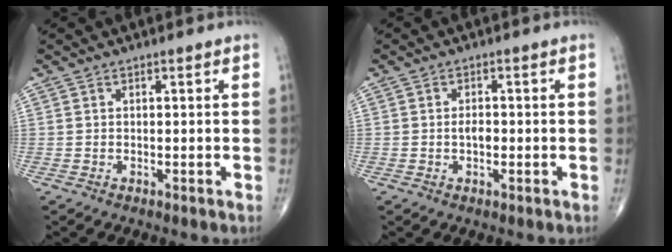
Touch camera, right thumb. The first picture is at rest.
{"total": 2.2, "force": [-0.3, 1.3, 1.8], "torque": [-0.028, 0.002, -0.008]}